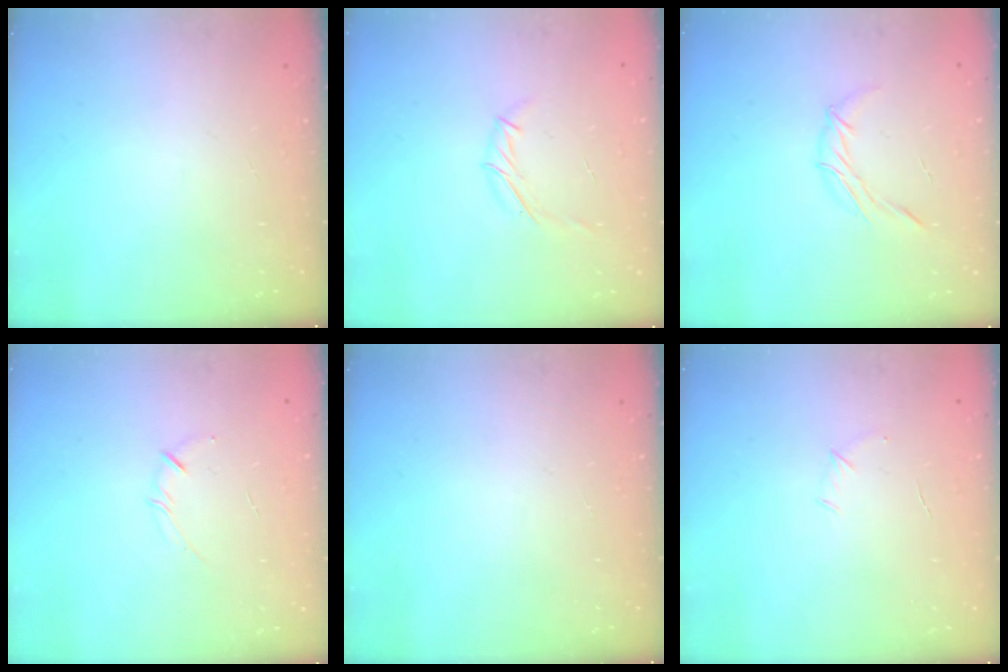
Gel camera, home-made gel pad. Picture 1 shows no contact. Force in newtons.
{"total": 4.7, "press": 4.6, "slide": 1.1}
{"total": 5.5, "press": 5.4, "slide": 1.2}
{"total": 2.5, "press": 2.4, "slide": 0.4}
{"total": 0.0}
{"total": 3.9, "press": 3.8, "slide": 1.1}